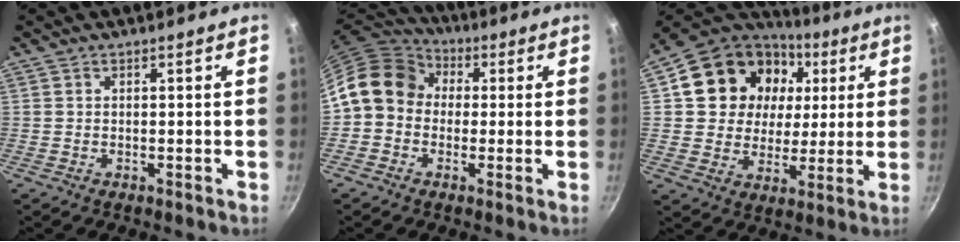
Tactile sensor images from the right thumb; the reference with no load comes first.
{"total": 12.1, "force": [1.1, 10.2, 6.4], "torque": [-0.084, 0.028, -0.005]}
{"total": 19.4, "force": [5.8, 15.8, 9.8], "torque": [-0.160, 0.008, 0.097]}